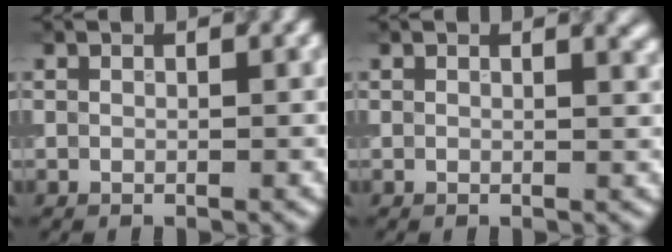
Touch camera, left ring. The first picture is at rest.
{"total": 1.7, "force": [1.1, 0.6, 1.1], "torque": [-0.003, 0.003, 0.012]}